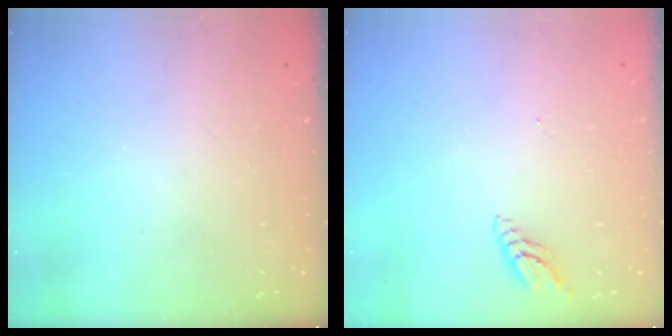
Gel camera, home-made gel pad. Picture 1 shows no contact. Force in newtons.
{"total": 6.8, "press": 6.8, "slide": 0.4}